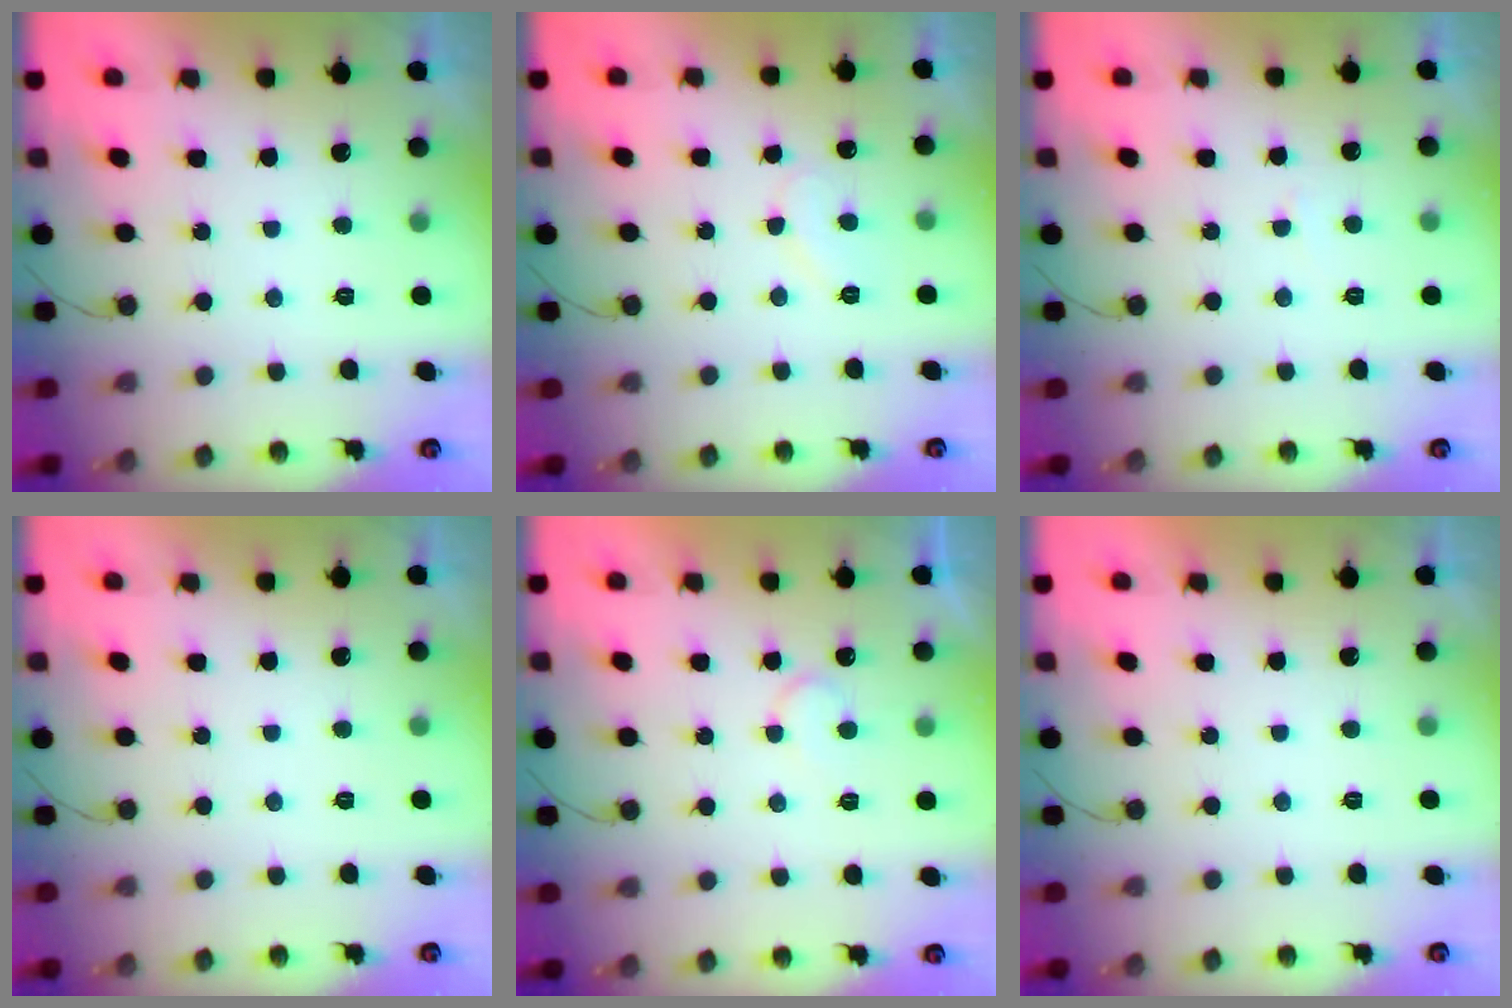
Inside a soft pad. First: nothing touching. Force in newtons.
{"total": 7.2, "press": 7.2, "slide": 0.5}
{"total": 1.4, "press": 1.4, "slide": 0.1}
{"total": 0.0}
{"total": 5.1, "press": 5.1, "slide": 0.4}
{"total": 1.7, "press": 1.7, "slide": 0.0}